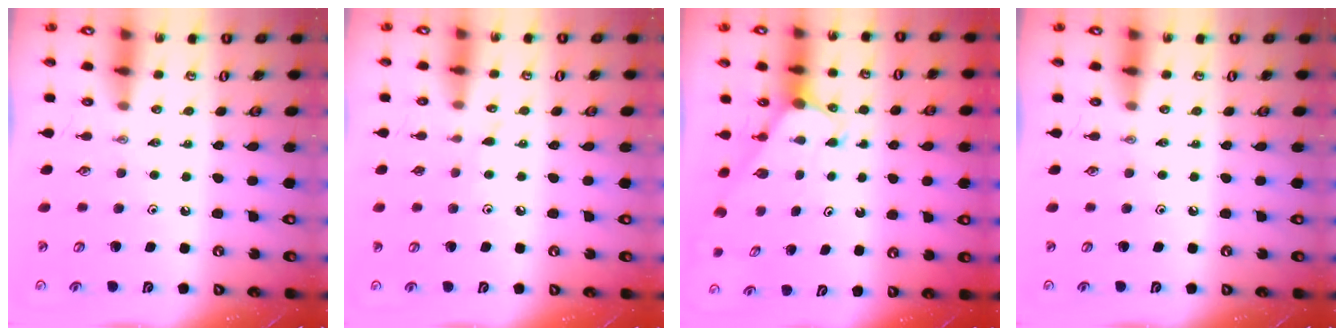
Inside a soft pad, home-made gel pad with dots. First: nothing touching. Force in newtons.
{"total": 4.7, "press": 4.6, "slide": 0.5}
{"total": 2.6, "press": 2.6, "slide": 0.1}
{"total": 0.0}